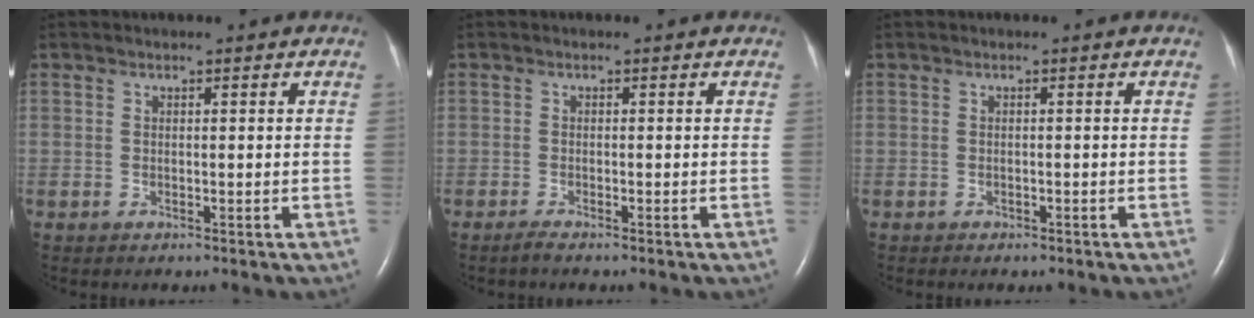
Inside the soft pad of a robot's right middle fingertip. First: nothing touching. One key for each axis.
{"total": 0.9, "fx": -0.8, "fy": -0.1, "fz": 0.5, "tx": -0.015, "ty": -0.003, "tz": -0.017}
{"total": 0.8, "fx": -0.6, "fy": 0.4, "fz": 0.3, "tx": -0.009, "ty": -0.001, "tz": -0.007}